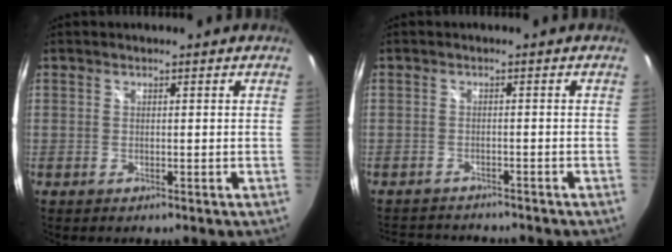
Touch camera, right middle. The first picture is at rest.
{"total": 6.6, "force": [-6.2, 1.7, 1.6], "torque": [-0.045, 0.001, -0.092]}